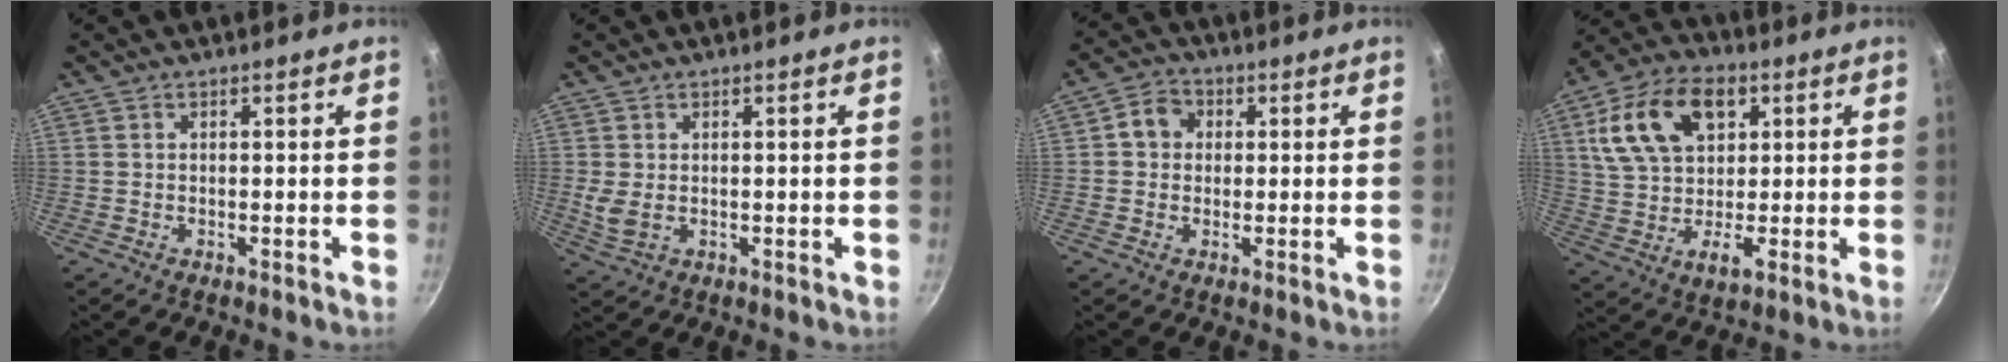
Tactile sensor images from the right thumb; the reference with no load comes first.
{"total": 3.4, "force": [0.1, 2.2, 2.6], "torque": [-0.047, -0.005, 0.012]}
{"total": 5.2, "force": [0.8, 4.5, 2.4], "torque": [-0.016, 0.010, 0.000]}
{"total": 17.7, "force": [5.6, 11.9, 11.8], "torque": [-0.188, 0.009, 0.094]}